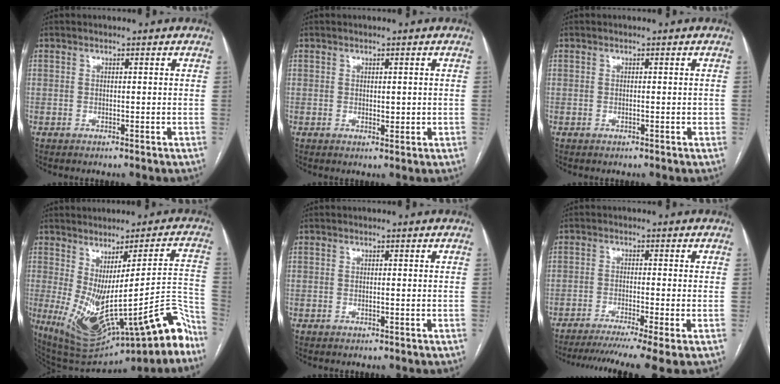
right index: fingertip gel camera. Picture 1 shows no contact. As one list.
[{"total": 1.5, "force": [0.1, 0.7, 1.3], "torque": [-0.020, -0.004, 0.004]}, {"total": 0.9, "force": [-0.2, 0.3, 0.8], "torque": [-0.013, 0.000, -0.002]}, {"total": 22.2, "force": [-12.4, 5.7, 17.5], "torque": [-0.190, 0.004, -0.159]}, {"total": 0.0}, {"total": 11.5, "force": [-8.9, -1.2, 7.2], "torque": [-0.105, -0.026, -0.136]}]